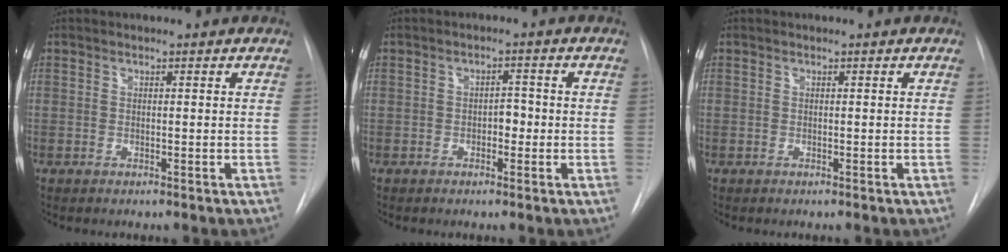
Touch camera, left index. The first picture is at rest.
{"total": 2.0, "force": [-0.9, 1.1, 1.4], "torque": [-0.013, 0.002, -0.014]}
{"total": 0.0}